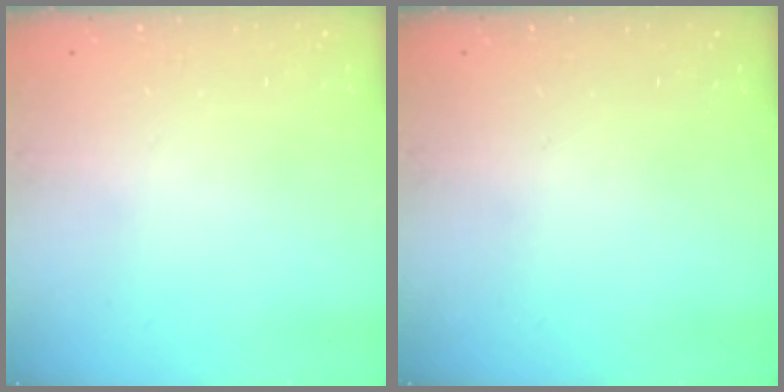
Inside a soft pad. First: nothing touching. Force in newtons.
{"total": 0.0}